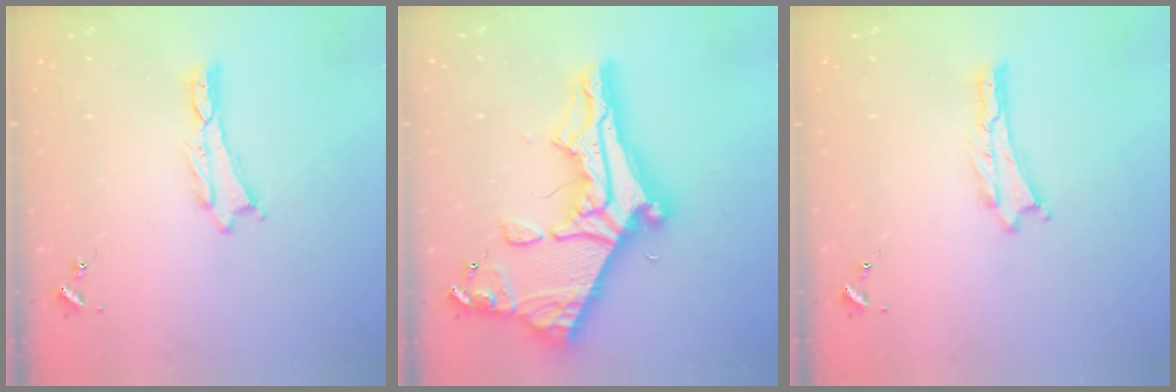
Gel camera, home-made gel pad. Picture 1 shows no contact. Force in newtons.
{"total": 14.3, "press": 14.3, "slide": 1.2}
{"total": 0.0}